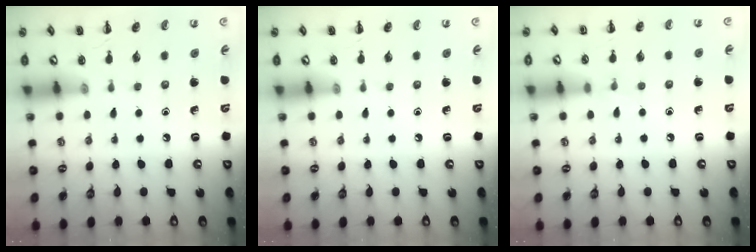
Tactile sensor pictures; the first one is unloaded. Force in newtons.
{"total": 0.0}
{"total": 4.4, "press": 4.2, "slide": 1.3}